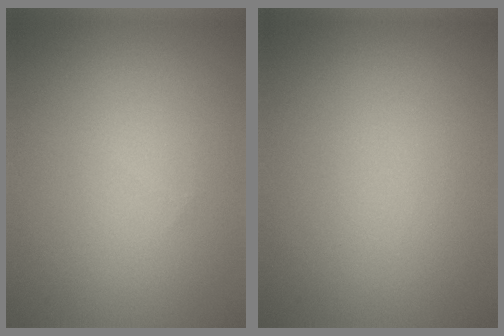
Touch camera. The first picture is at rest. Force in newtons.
{"total": 0.0}